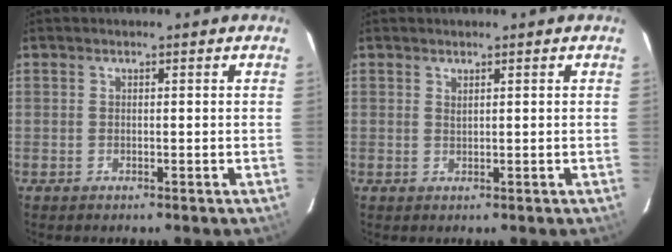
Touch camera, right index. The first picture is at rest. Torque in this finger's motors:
{"motor_torque": [-0.17, 0.20, 0.02, 0.00]}